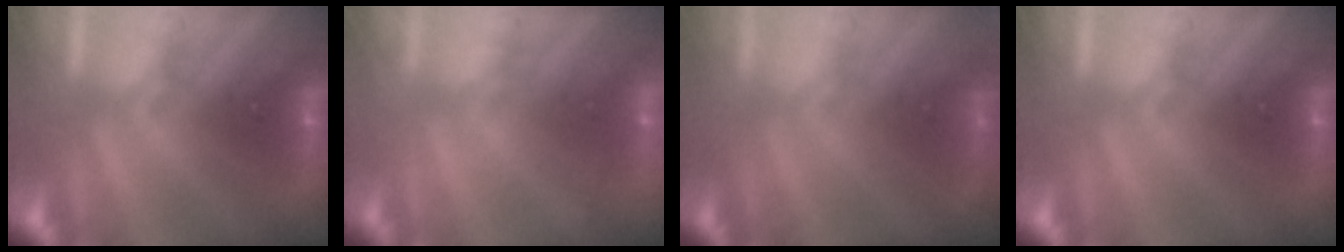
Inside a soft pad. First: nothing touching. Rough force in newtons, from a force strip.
{"total": 2.0}
{"total": 2.8}
{"total": 0.0}